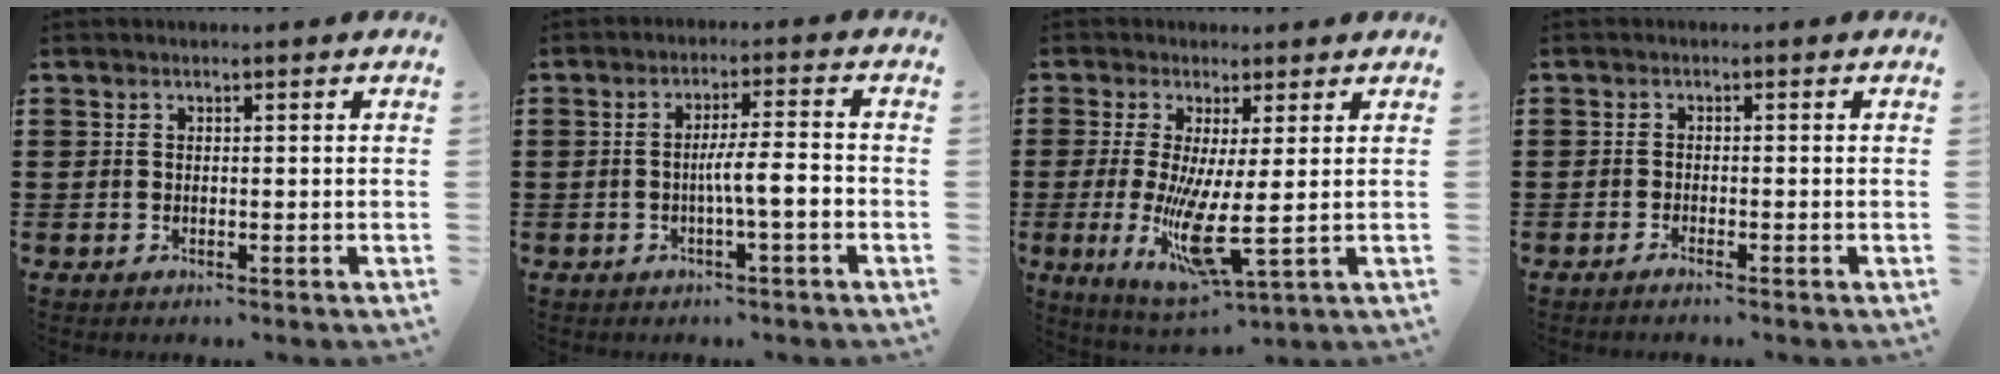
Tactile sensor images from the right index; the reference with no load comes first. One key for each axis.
{"total": 5.3, "fx": -1.4, "fy": 0.5, "fz": 5.1, "tx": -0.089, "ty": 0.001, "tz": -0.027}
{"total": 9.1, "fx": 0.0, "fy": 1.7, "fz": 9.0, "tx": -0.182, "ty": -0.027, "tz": 0.003}
{"total": 1.1, "fx": -1.0, "fy": 0.0, "fz": 0.3, "tx": -0.007, "ty": -0.001, "tz": -0.020}